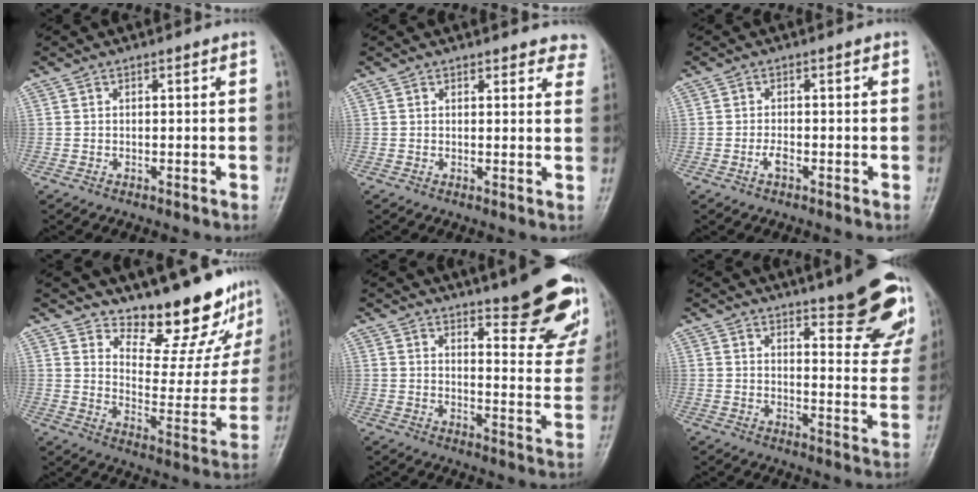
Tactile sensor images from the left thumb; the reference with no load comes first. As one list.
[{"total": 6.1, "force": [5.6, 2.4, 1.0], "torque": [0.038, -0.021, 0.040]}, {"total": 1.7, "force": [-0.8, 0.7, 1.3], "torque": [-0.026, 0.003, -0.018]}, {"total": 17.0, "force": [14.7, 5.3, 6.6], "torque": [-0.040, -0.131, 0.199]}, {"total": 18.2, "force": [12.9, 5.0, 11.8], "torque": [-0.112, -0.087, 0.157]}, {"total": 17.1, "force": [11.5, 4.9, 11.6], "torque": [-0.111, -0.070, 0.138]}]